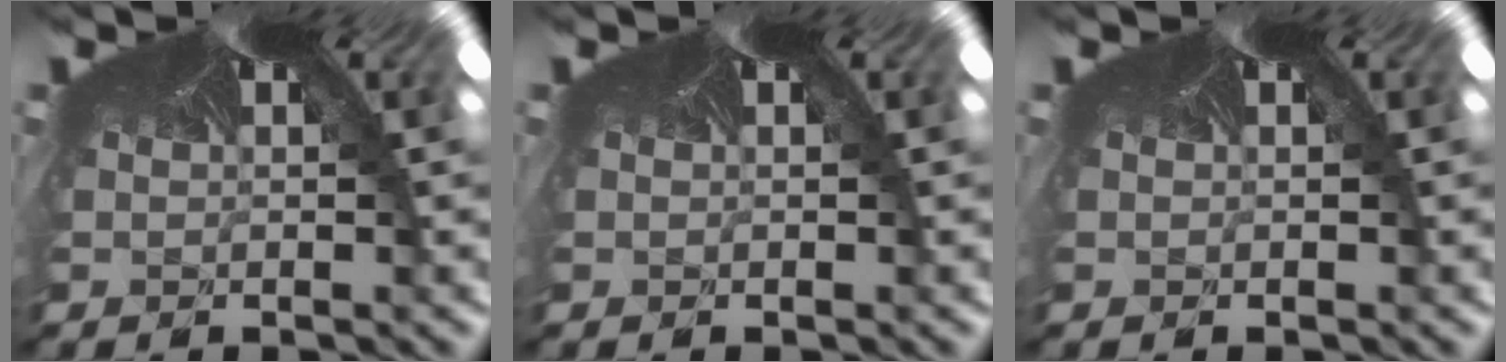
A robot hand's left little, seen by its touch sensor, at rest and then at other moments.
{"total": 0.0}
{"total": 0.0}